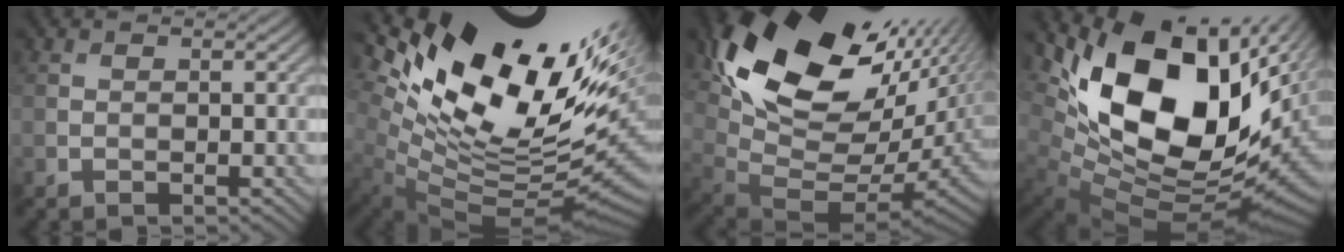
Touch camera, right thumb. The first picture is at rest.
{"total": 17.2, "force": [5.4, 7.8, 14.3], "torque": [-0.234, -0.022, 0.125]}
{"total": 18.9, "force": [7.4, 10.6, 13.8], "torque": [-0.242, -0.018, 0.174]}
{"total": 18.2, "force": [4.6, 10.1, 14.4], "torque": [-0.267, -0.016, 0.092]}